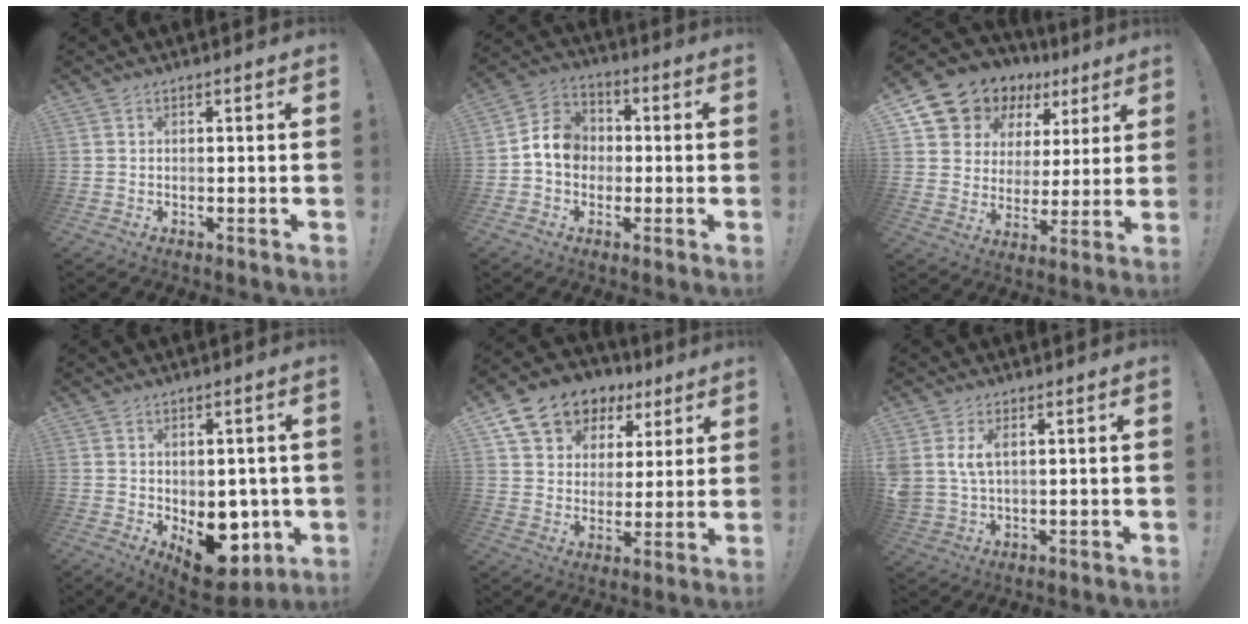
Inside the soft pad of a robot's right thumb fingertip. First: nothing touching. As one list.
[{"total": 9.8, "force": [-0.7, 8.6, 4.6], "torque": [-0.058, 0.024, -0.005]}, {"total": 11.6, "force": [8.5, 7.6, 1.8], "torque": [-0.043, -0.071, 0.169]}, {"total": 13.1, "force": [-3.8, 9.0, 8.8], "torque": [-0.062, 0.024, -0.047]}, {"total": 14.3, "force": [8.4, 10.1, 5.7], "torque": [-0.094, -0.046, 0.162]}, {"total": 5.8, "force": [2.3, 3.7, 3.9], "torque": [-0.094, -0.006, 0.043]}]